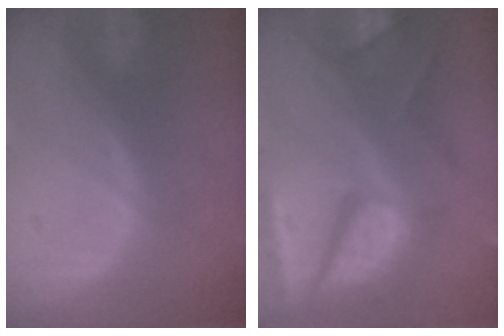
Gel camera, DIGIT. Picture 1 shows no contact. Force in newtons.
{"total": 11.9, "press": 9.8, "slide": 6.8}